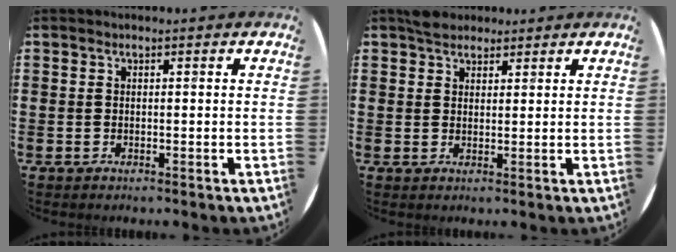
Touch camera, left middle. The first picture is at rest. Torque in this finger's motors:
{"motor_torque": [0.83, -0.76, 0.02, 0.06]}